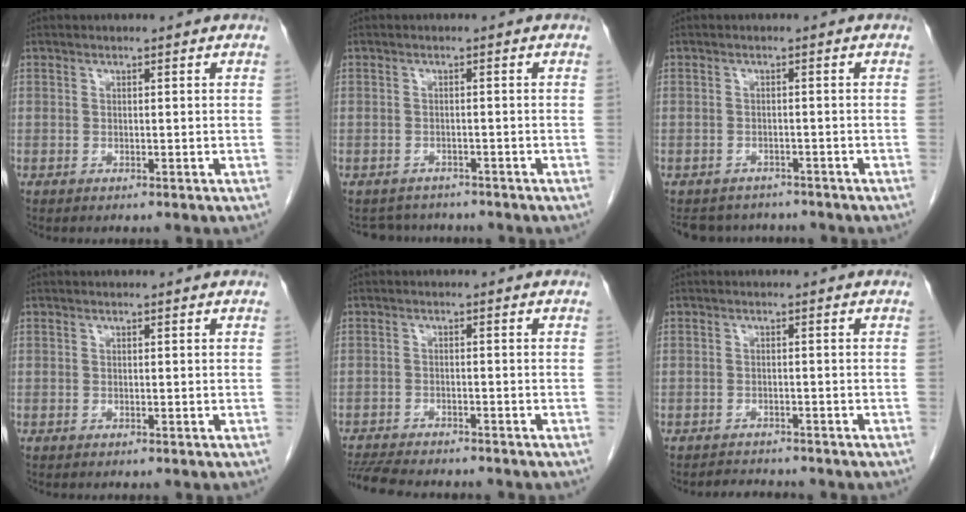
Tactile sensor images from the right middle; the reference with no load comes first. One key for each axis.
{"total": 3.8, "fx": -3.5, "fy": 1.4, "fz": -0.3, "tx": 0.005, "ty": 0.001, "tz": -0.050}
{"total": 6.4, "fx": -5.8, "fy": 2.5, "fz": 0.6, "tx": -0.005, "ty": 0.003, "tz": -0.075}
{"total": 0.0}
{"total": 10.3, "fx": -9.2, "fy": 1.8, "fz": 4.1, "tx": -0.069, "ty": -0.012, "tz": -0.139}
{"total": 2.7, "fx": -2.6, "fy": 0.7, "fz": 0.0, "tx": -0.002, "ty": -0.007, "tz": -0.040}